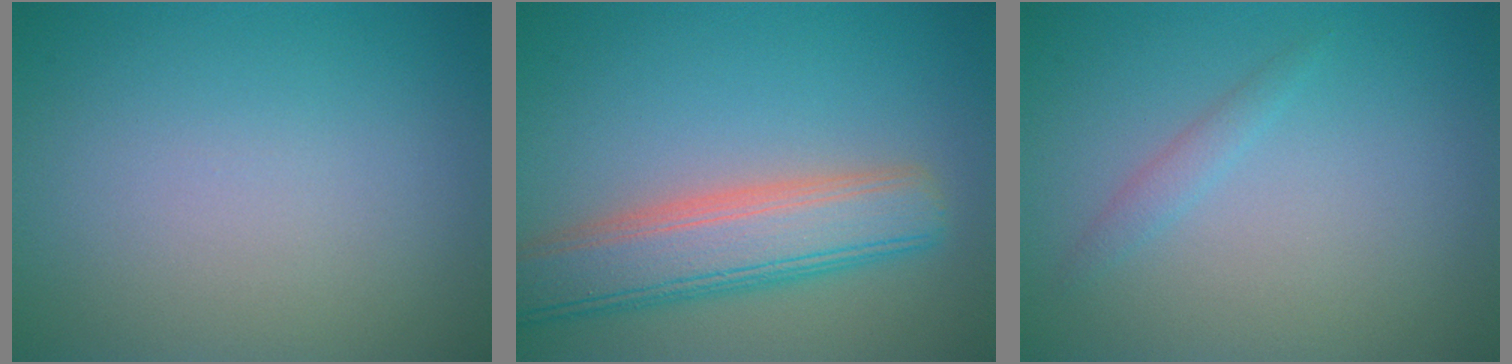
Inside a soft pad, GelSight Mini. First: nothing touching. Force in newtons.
{"total": 6.7, "press": 6.6, "slide": 0.6}
{"total": 1.0, "press": 1.0, "slide": 0.1}